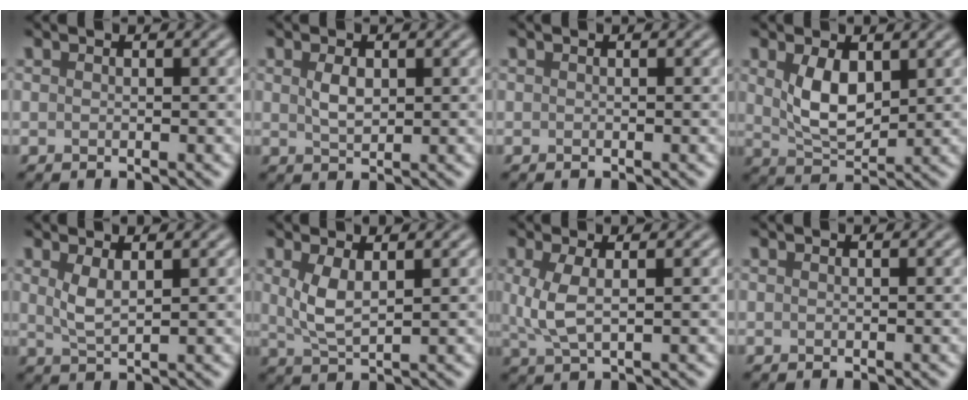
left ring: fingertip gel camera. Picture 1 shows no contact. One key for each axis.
{"total": 2.1, "fx": 0.6, "fy": 1.1, "fz": 1.6, "tx": -0.037, "ty": -0.001, "tz": 0.014}
{"total": 0.0}
{"total": 4.4, "fx": 1.2, "fy": 2.3, "fz": 3.5, "tx": -0.077, "ty": -0.004, "tz": 0.029}
{"total": 2.3, "fx": 1.0, "fy": 0.8, "fz": 1.9, "tx": -0.043, "ty": -0.003, "tz": 0.022}
{"total": 3.1, "fx": 1.0, "fy": 1.1, "fz": 2.7, "tx": -0.062, "ty": -0.003, "tz": 0.024}
{"total": 3.2, "fx": 0.5, "fy": 1.2, "fz": 2.9, "tx": -0.070, "ty": -0.003, "tz": 0.012}
{"total": 0.0}